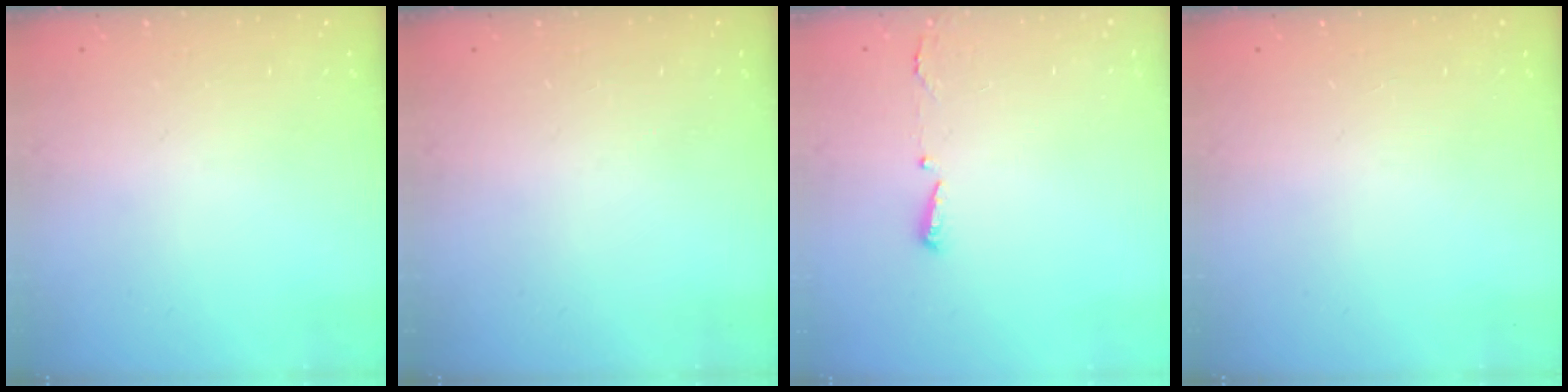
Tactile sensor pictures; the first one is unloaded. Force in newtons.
{"total": 0.0}
{"total": 2.9, "press": 2.8, "slide": 0.6}
{"total": 0.0}